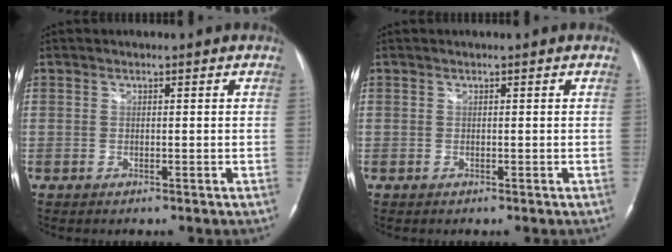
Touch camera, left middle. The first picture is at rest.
{"total": 0.0}